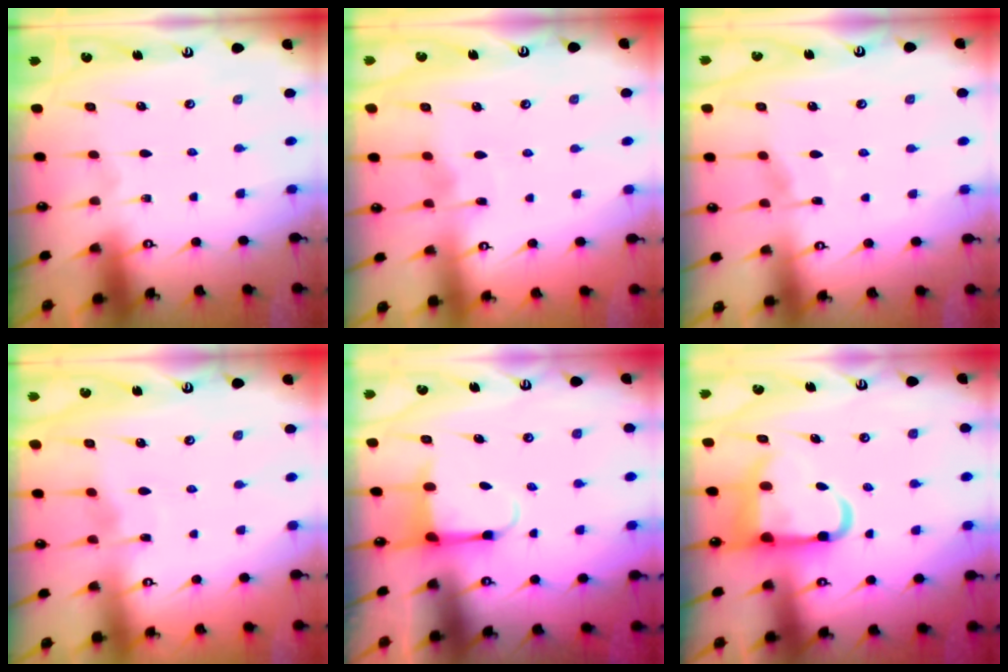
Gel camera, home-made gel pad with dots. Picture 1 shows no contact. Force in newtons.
{"total": 3.5, "press": 3.5, "slide": 0.5}
{"total": 4.4, "press": 4.3, "slide": 0.5}
{"total": 3.0, "press": 3.0, "slide": 0.3}
{"total": 3.8, "press": 3.7, "slide": 0.9}
{"total": 10.7, "press": 10.6, "slide": 1.4}